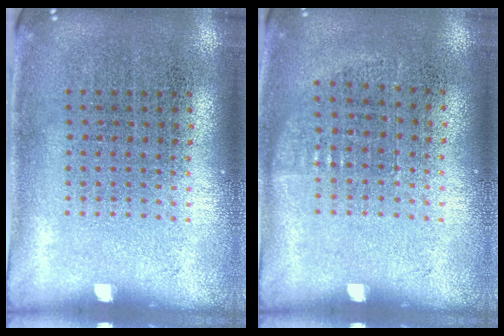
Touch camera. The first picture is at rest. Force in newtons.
{"total": 0.7, "press": 0.6, "slide": 0.3}